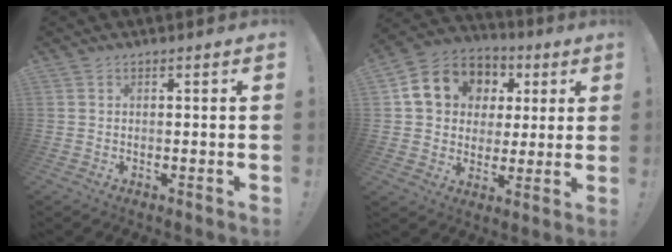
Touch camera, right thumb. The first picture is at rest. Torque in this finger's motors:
{"motor_torque": [1.38, 2.79, 0.37, 0.58, 0.05]}